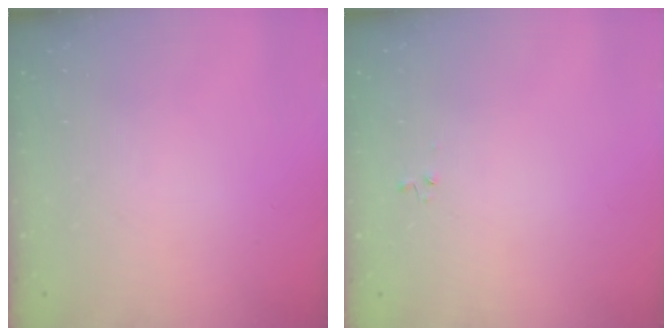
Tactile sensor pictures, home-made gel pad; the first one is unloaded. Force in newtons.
{"total": 0.0}